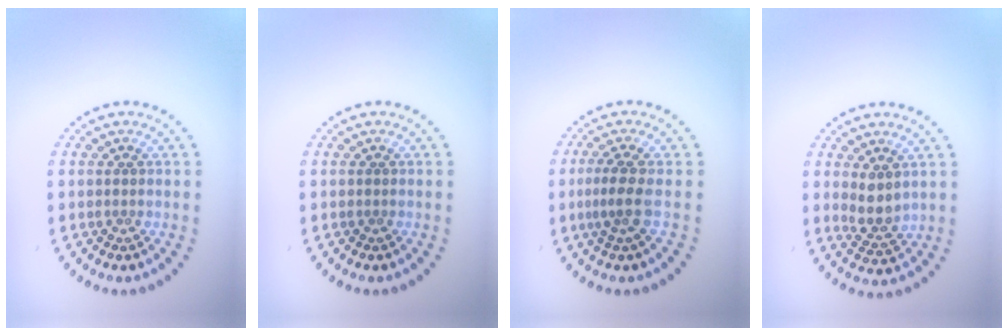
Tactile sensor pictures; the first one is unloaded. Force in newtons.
{"total": 0.0}
{"total": 2.3, "press": 1.5, "slide": 1.7}
{"total": 2.4, "press": 2.0, "slide": 1.3}